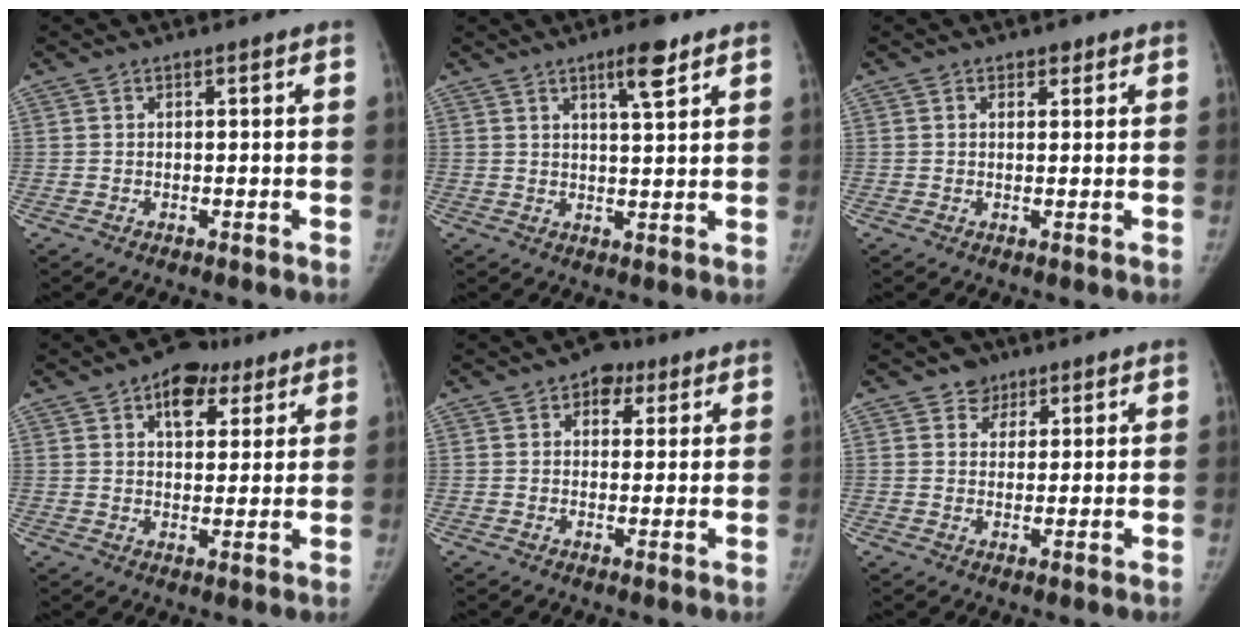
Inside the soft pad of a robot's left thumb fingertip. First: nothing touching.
{"total": 5.7, "force": [3.6, 1.0, 4.3], "torque": [-0.061, -0.021, 0.056]}
{"total": 1.7, "force": [1.0, 1.2, 0.7], "torque": [0.003, -0.004, 0.011]}
{"total": 9.3, "force": [5.0, 5.8, 5.2], "torque": [-0.041, -0.011, 0.069]}
{"total": 5.2, "force": [2.6, 3.8, 2.4], "torque": [0.002, -0.004, 0.030]}
{"total": 3.7, "force": [2.3, 2.9, 0.3], "torque": [0.021, -0.010, 0.029]}